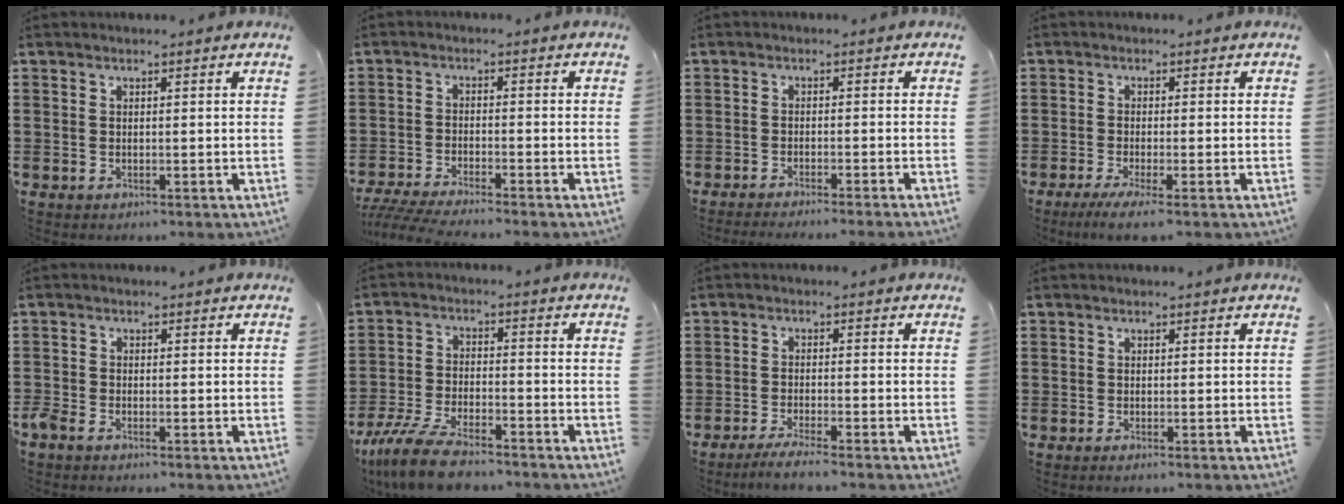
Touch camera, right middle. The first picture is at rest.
{"total": 3.7, "force": [-3.4, -0.1, 1.4], "torque": [-0.037, -0.011, -0.071]}
{"total": 1.6, "force": [-1.5, -0.4, 0.6], "torque": [-0.010, 0.001, -0.028]}
{"total": 2.4, "force": [-1.6, -0.2, 1.8], "torque": [-0.038, -0.010, -0.029]}
{"total": 1.3, "force": [-1.1, 0.4, 0.6], "torque": [-0.029, -0.006, -0.026]}
{"total": 8.0, "force": [-6.8, 1.6, 3.9], "torque": [-0.090, 0.004, -0.132]}
{"total": 2.7, "force": [-2.2, -0.2, 1.4], "torque": [-0.023, -0.001, -0.041]}
{"total": 0.0}